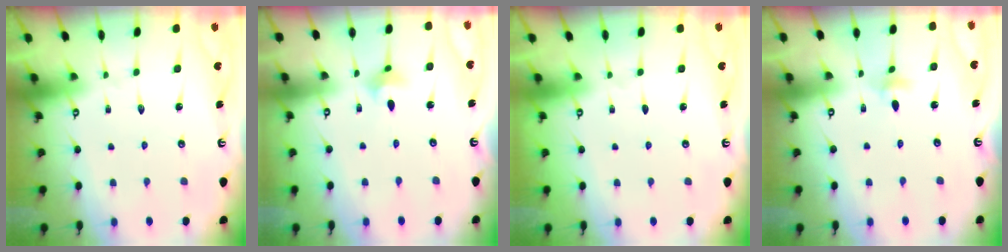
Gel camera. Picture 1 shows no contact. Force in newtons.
{"total": 4.1, "press": 4.1, "slide": 0.3}
{"total": 0.0}
{"total": 2.8, "press": 2.7, "slide": 0.4}